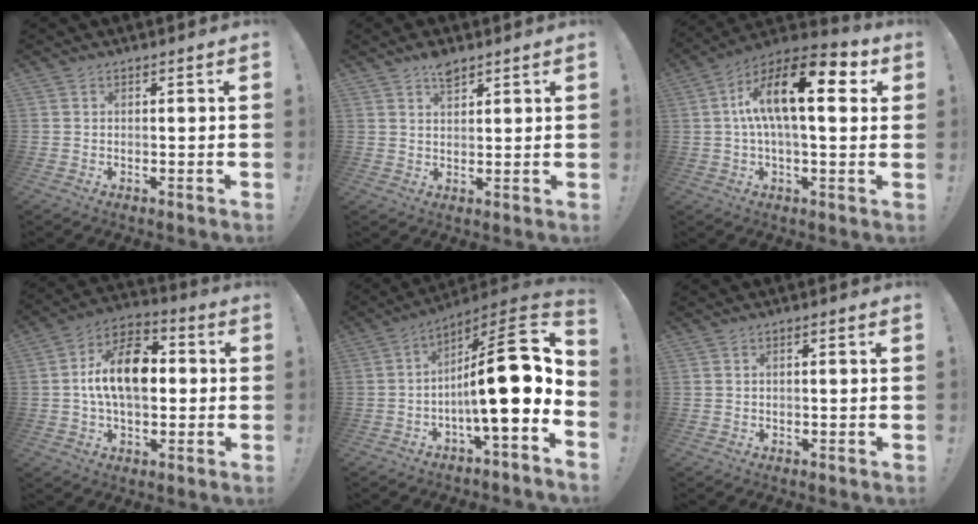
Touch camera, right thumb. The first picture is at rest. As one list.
[{"total": 4.9, "force": [3.6, 2.1, 2.6], "torque": [-0.026, -0.024, 0.060]}, {"total": 18.7, "force": [4.7, 7.0, 16.7], "torque": [-0.279, -0.013, 0.066]}, {"total": 16.3, "force": [1.2, 9.9, 12.9], "torque": [-0.214, 0.014, 0.021]}, {"total": 20.4, "force": [-0.3, 4.4, 19.9], "torque": [-0.302, -0.002, -0.011]}, {"total": 1.1, "force": [-0.1, 0.2, 1.1], "torque": [-0.014, 0.000, -0.004]}]